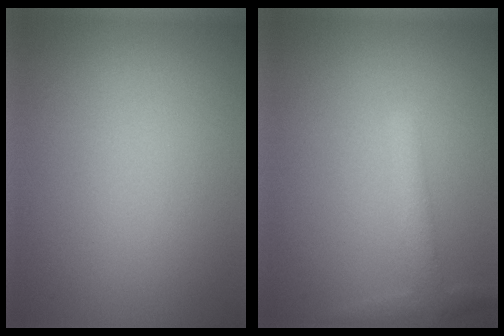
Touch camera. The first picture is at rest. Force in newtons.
{"total": 2.4, "press": 2.4, "slide": 0.1}